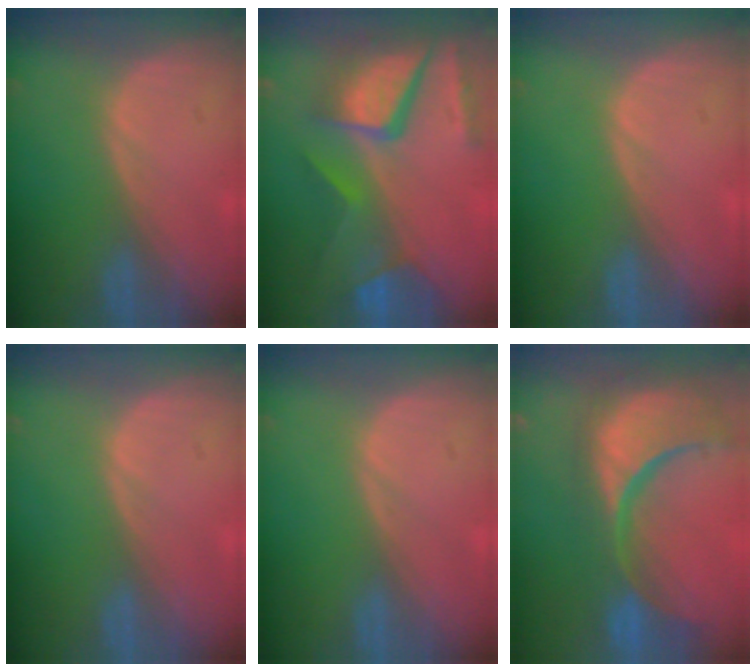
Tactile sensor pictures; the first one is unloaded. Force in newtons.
{"total": 11.9, "press": 9.8, "slide": 6.8}
{"total": 0.0}
{"total": 0.0}
{"total": 0.0}
{"total": 15.5, "press": 12.2, "slide": 9.6}